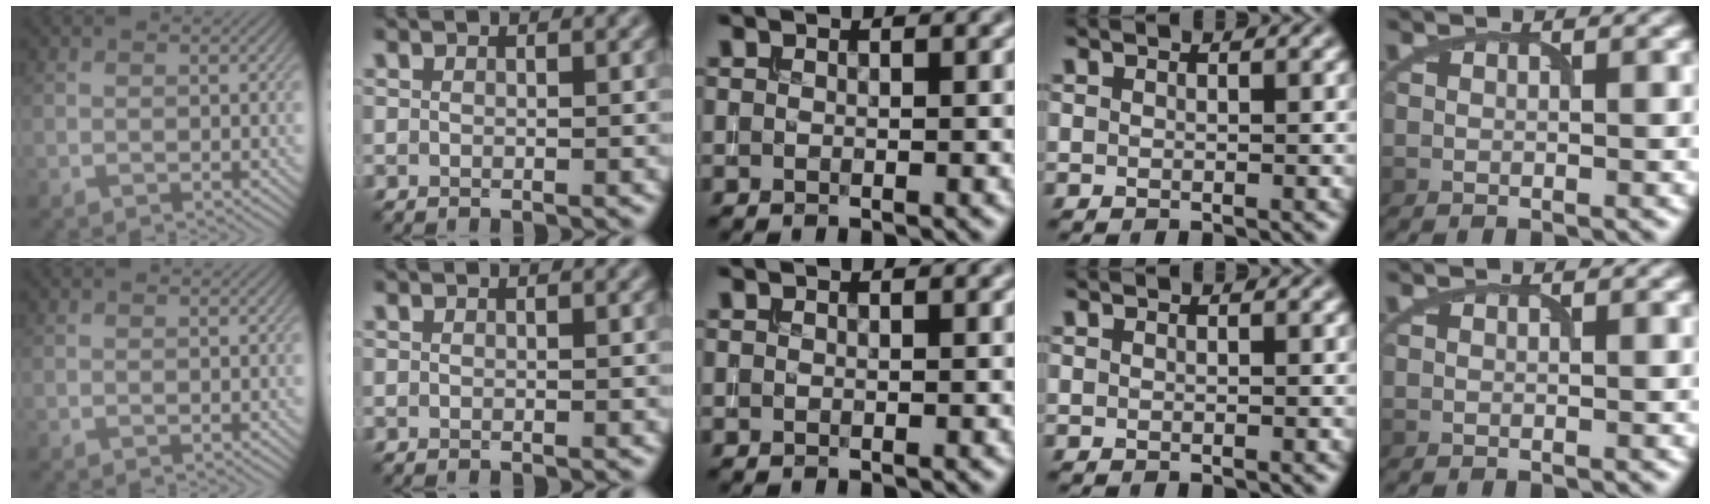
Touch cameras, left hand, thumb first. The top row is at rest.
{}